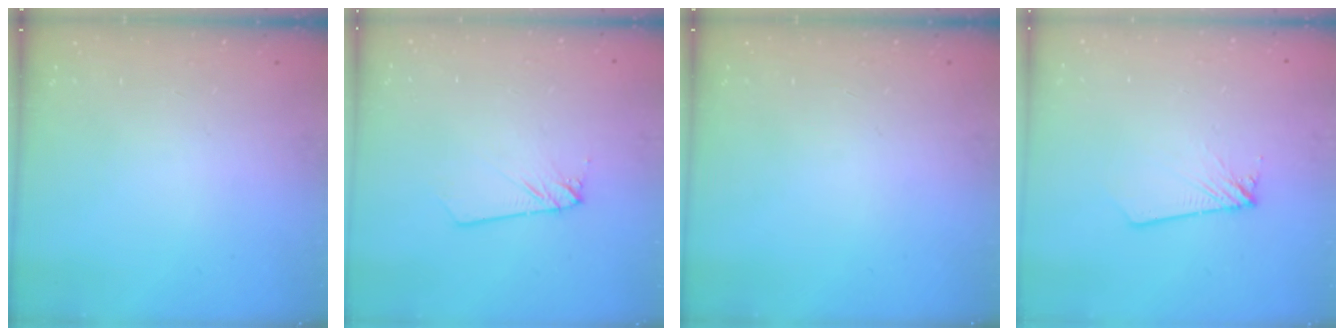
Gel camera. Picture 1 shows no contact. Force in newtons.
{"total": 2.3, "press": 2.3, "slide": 0.1}
{"total": 0.0}
{"total": 1.8, "press": 1.8, "slide": 0.1}